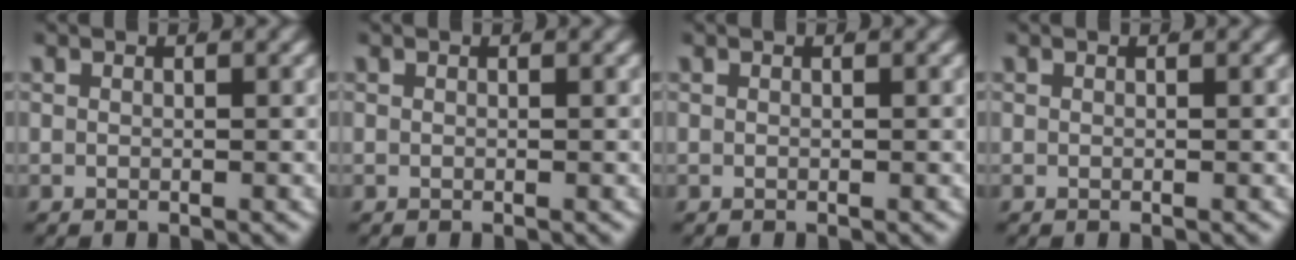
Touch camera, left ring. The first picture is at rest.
{"total": 0.0}
{"total": 0.0}
{"total": 0.0}